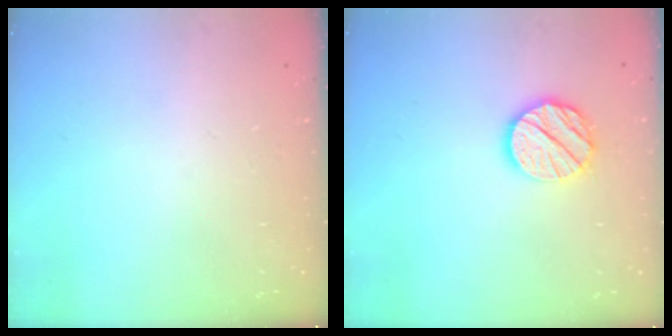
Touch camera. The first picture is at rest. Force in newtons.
{"total": 11.9, "press": 11.9, "slide": 1.0}